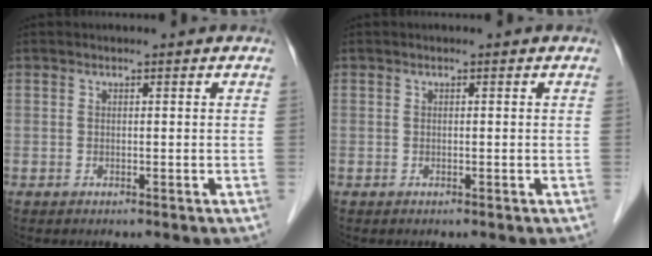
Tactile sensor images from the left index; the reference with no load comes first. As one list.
[{"total": 0.0}]